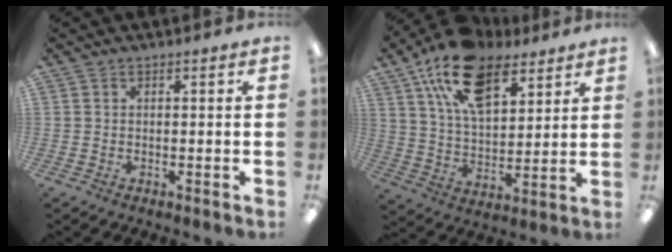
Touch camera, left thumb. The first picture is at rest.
{"total": 18.6, "force": [11.4, 9.7, 11.1], "torque": [-0.195, -0.040, 0.205]}